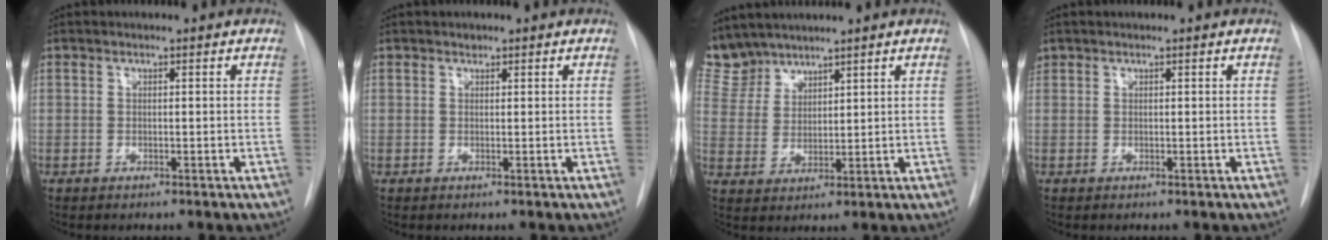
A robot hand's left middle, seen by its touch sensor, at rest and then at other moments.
{"total": 0.6, "force": [0.4, 0.3, 0.1], "torque": [0.000, 0.000, 0.004]}
{"total": 6.4, "force": [6.1, 2.0, 0.0], "torque": [-0.007, 0.006, 0.136]}
{"total": 0.6, "force": [0.4, 0.4, 0.0], "torque": [-0.001, 0.013, 0.008]}